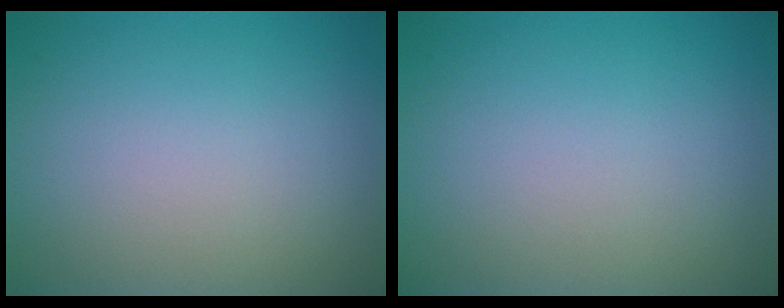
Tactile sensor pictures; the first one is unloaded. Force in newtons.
{"total": 0.0}